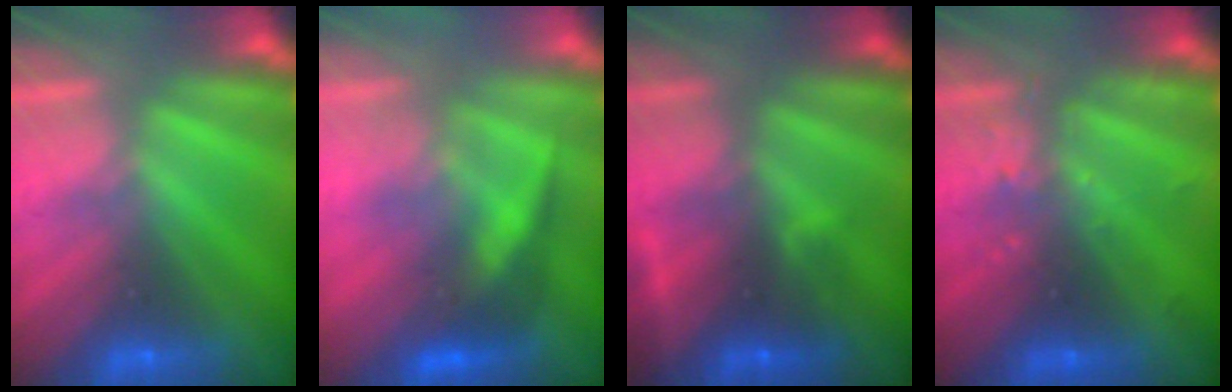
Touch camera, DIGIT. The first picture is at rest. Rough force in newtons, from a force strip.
{"total": 2.9}
{"total": 2.6}
{"total": 2.5}